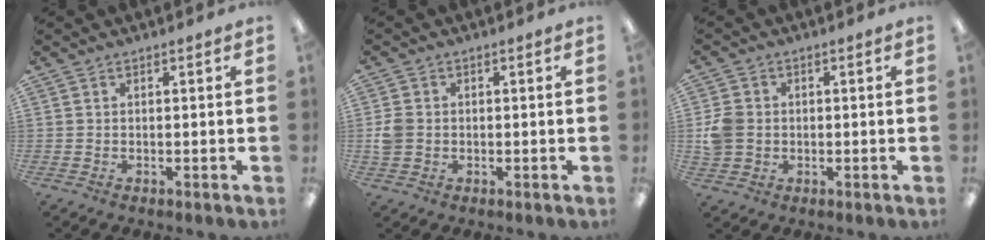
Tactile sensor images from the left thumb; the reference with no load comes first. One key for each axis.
{"total": 3.5, "fx": -0.2, "fy": 3.1, "fz": 1.7, "tx": -0.029, "ty": 0.007, "tz": -0.002}
{"total": 5.8, "fx": -0.2, "fy": 5.2, "fz": 2.5, "tx": -0.047, "ty": 0.011, "tz": 0.001}